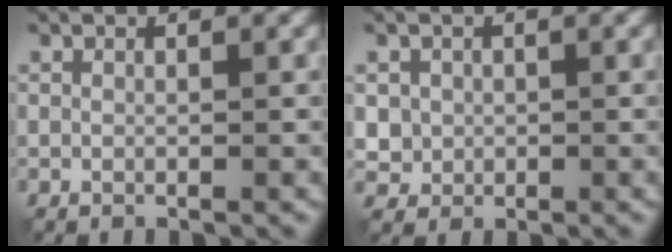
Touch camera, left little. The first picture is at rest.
{"total": 2.0, "force": [0.2, 2.0, 0.3], "torque": [-0.007, -0.003, 0.017]}